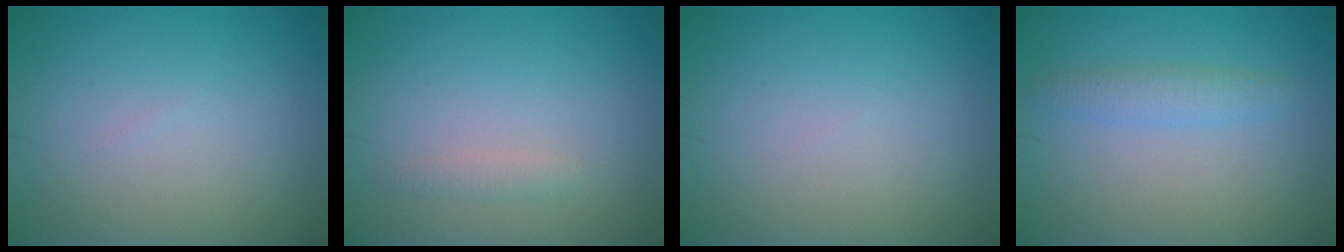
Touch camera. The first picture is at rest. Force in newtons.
{"total": 0.9, "press": 0.9, "slide": 0.0}
{"total": 0.0}
{"total": 1.9, "press": 1.9, "slide": 0.1}